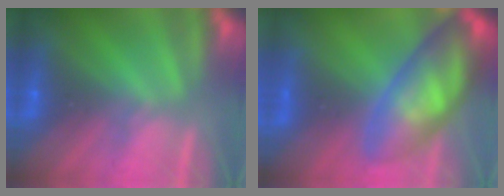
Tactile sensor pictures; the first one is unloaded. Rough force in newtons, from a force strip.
{"total": 7.6}